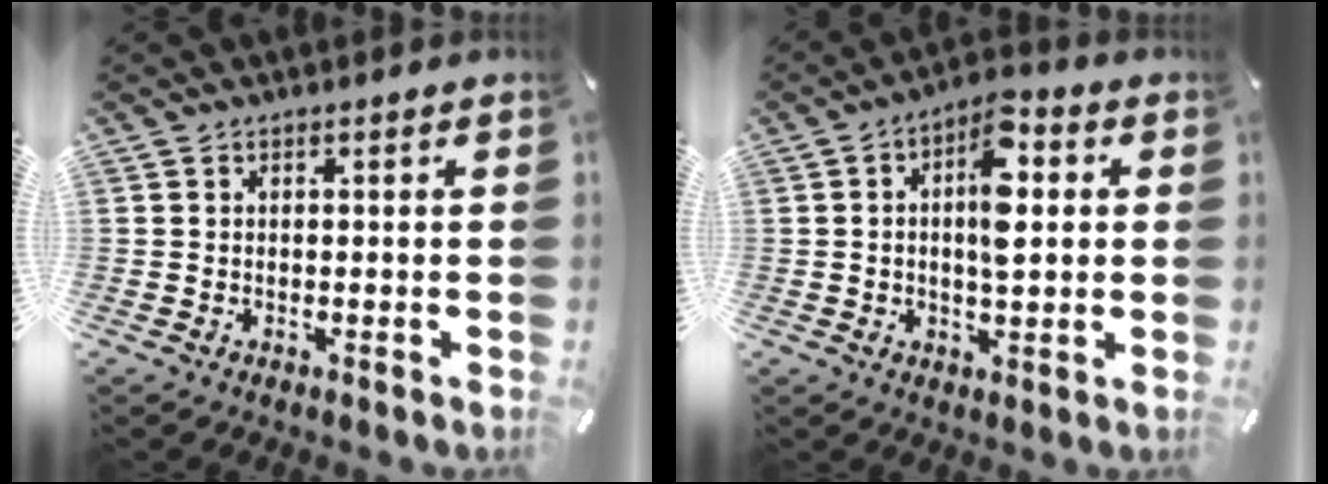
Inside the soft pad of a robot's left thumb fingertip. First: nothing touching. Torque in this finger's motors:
{"motor_torque": [0.29, 0.26, 0.74, 0.28, 0.13]}